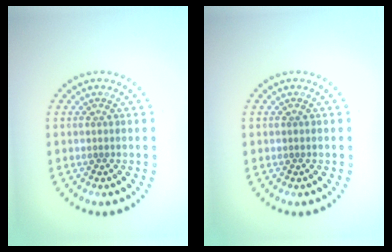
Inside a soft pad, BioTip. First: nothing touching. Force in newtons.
{"total": 0.0}